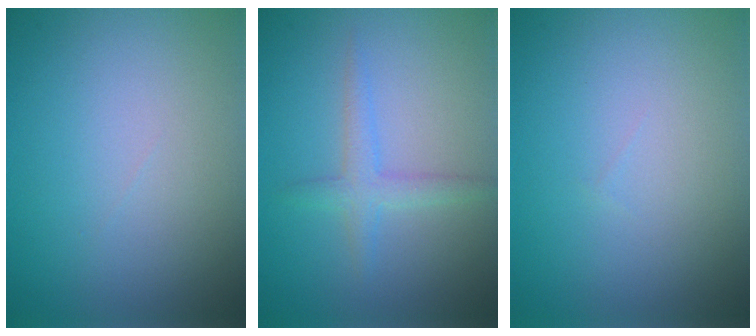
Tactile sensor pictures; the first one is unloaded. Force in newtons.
{"total": 2.0, "press": 2.0, "slide": 0.1}
{"total": 0.0}